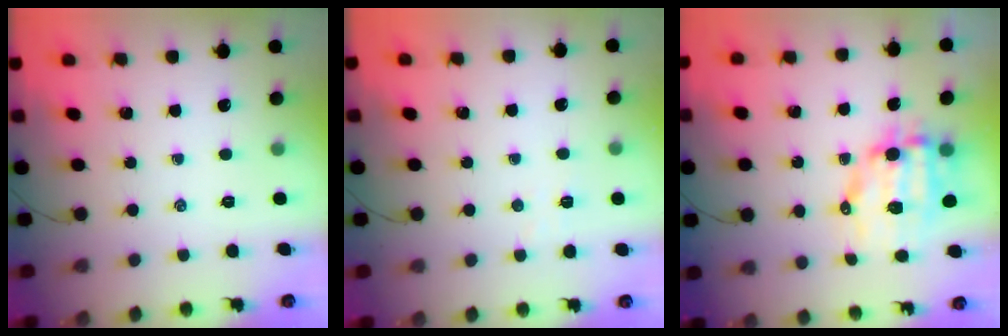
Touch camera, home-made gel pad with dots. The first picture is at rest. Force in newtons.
{"total": 2.6, "press": 2.5, "slide": 0.8}
{"total": 9.9, "press": 9.7, "slide": 2.2}